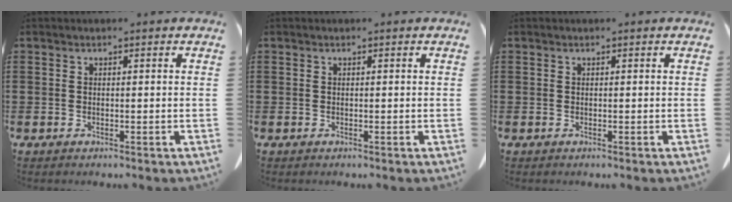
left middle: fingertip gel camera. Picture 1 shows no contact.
{"total": 0.0}
{"total": 0.0}